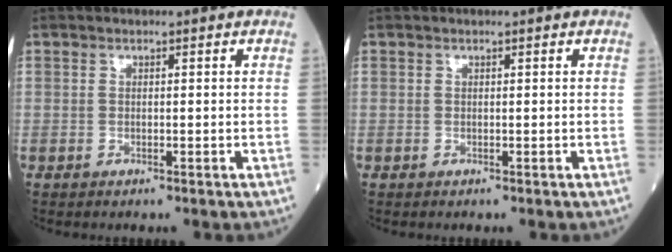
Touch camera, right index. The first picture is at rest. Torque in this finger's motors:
{"motor_torque": [-0.02, 0.00, -0.03, 0.00]}